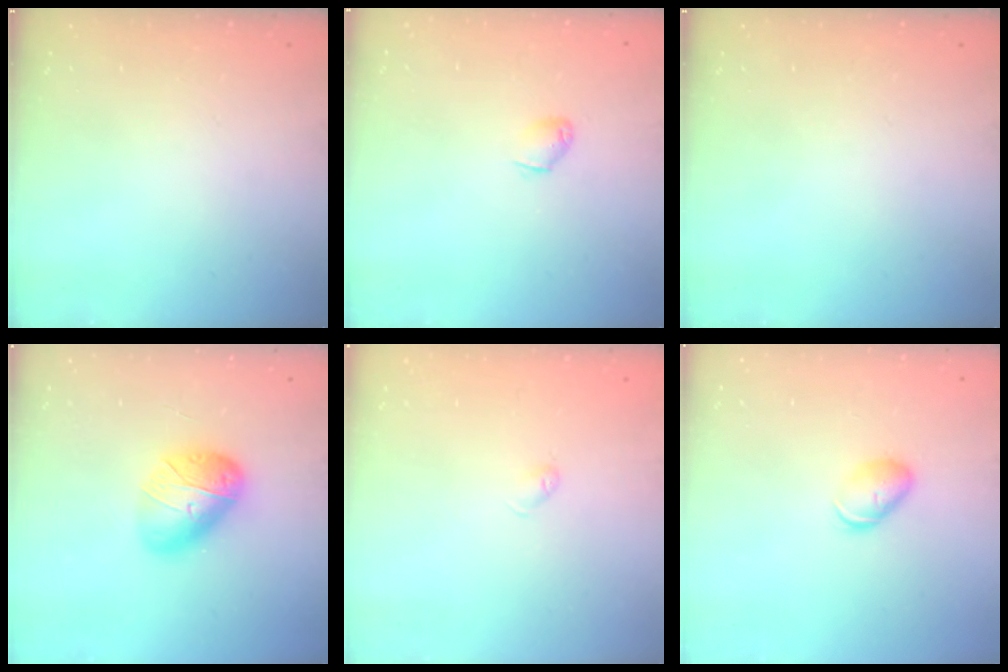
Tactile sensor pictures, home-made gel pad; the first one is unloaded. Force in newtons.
{"total": 3.3, "press": 3.2, "slide": 0.7}
{"total": 0.0}
{"total": 13.5, "press": 13.5, "slide": 0.7}
{"total": 3.2, "press": 3.1, "slide": 0.6}
{"total": 6.7, "press": 6.6, "slide": 0.7}